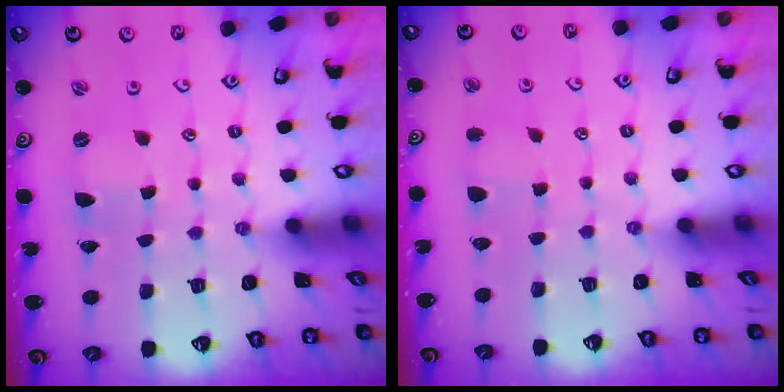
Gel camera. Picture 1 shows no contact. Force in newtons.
{"total": 2.2, "press": 2.2, "slide": 0.2}